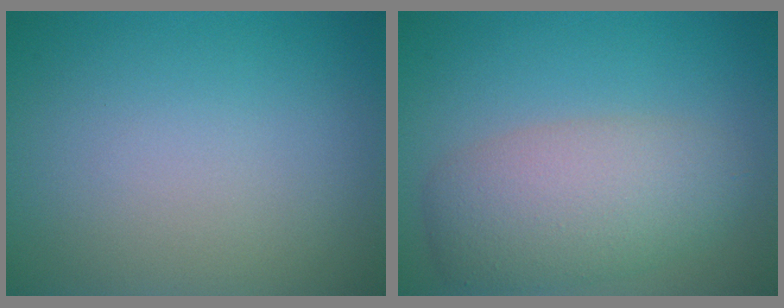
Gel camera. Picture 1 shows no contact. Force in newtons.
{"total": 5.7, "press": 5.6, "slide": 0.3}